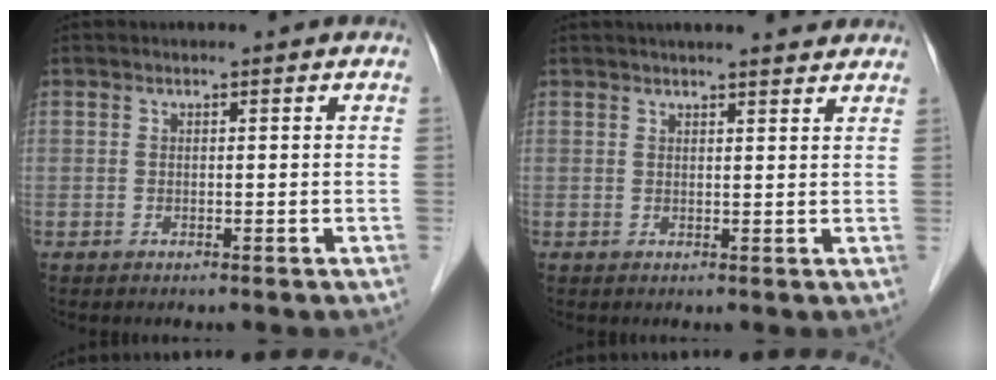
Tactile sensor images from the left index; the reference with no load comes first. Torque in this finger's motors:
{"motor_torque": [0.69, -0.66, 0.05, 0.02]}